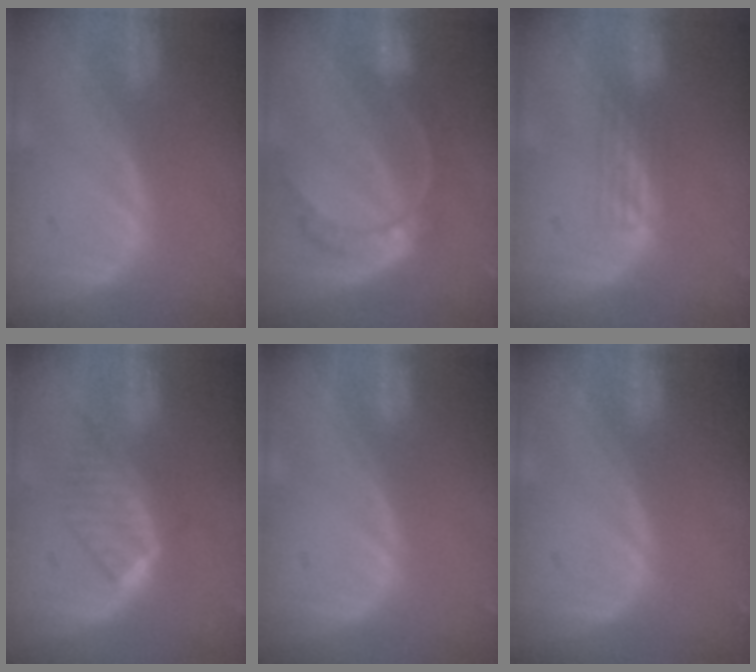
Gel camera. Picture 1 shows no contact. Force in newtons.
{"total": 7.8, "press": 6.6, "slide": 4.3}
{"total": 2.2, "press": 1.8, "slide": 1.2}
{"total": 6.5, "press": 5.5, "slide": 3.4}
{"total": 0.7, "press": 0.1, "slide": 0.7}
{"total": 0.0}